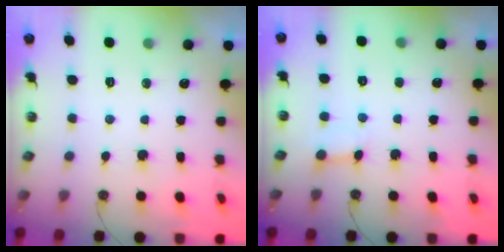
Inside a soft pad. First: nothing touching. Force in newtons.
{"total": 2.6, "press": 2.6, "slide": 0.3}